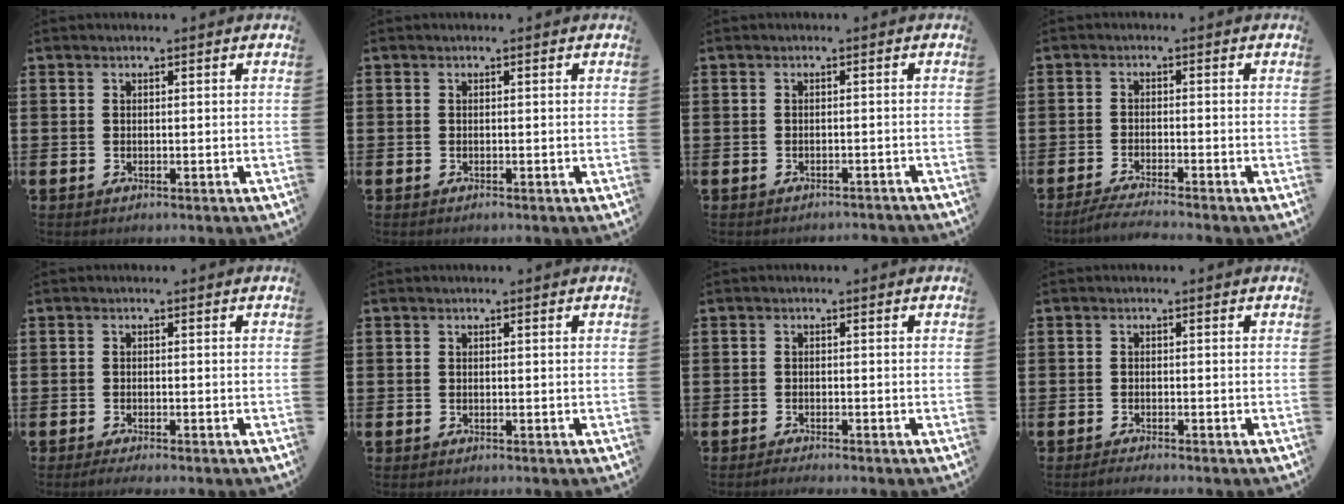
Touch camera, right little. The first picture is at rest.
{"total": 0.0}
{"total": 0.9, "force": [-0.9, 0.0, 0.0], "torque": [-0.002, 0.001, -0.018]}
{"total": 2.2, "force": [-2.0, -0.2, 1.0], "torque": [-0.016, 0.002, -0.037]}
{"total": 0.8, "force": [-0.6, 0.0, 0.5], "torque": [-0.009, -0.002, -0.012]}
{"total": 0.5, "force": [-0.5, 0.0, 0.2], "torque": [-0.002, -0.002, -0.009]}
{"total": 0.8, "force": [-0.7, 0.0, 0.2], "torque": [-0.005, -0.002, -0.014]}
{"total": 0.7, "force": [-0.7, -0.1, 0.3], "torque": [-0.006, -0.002, -0.013]}